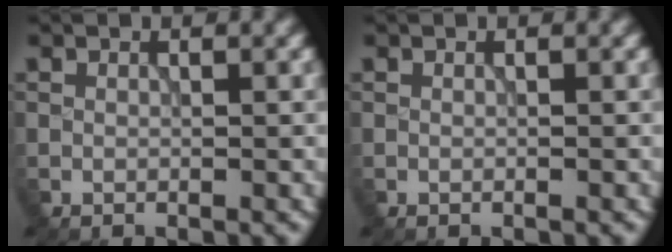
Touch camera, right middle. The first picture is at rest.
{"total": 0.0}